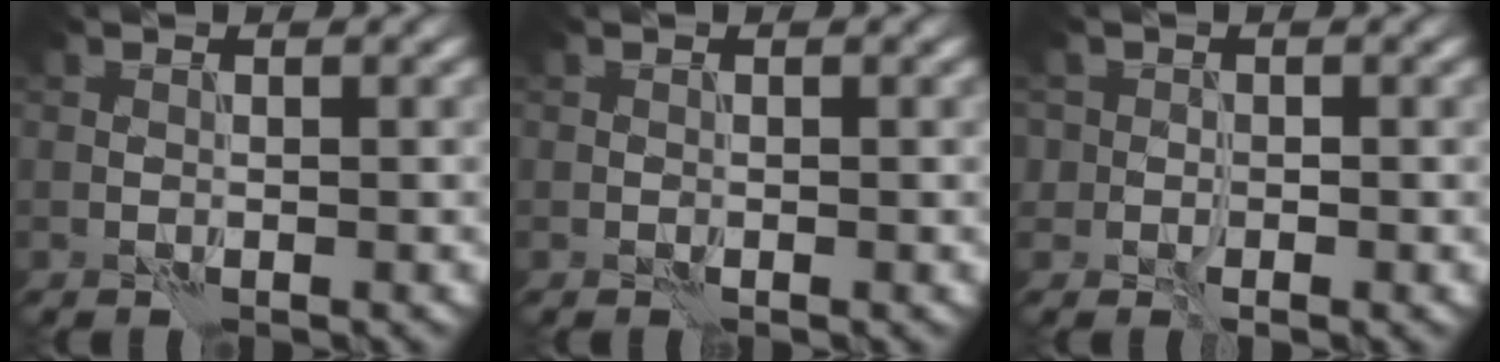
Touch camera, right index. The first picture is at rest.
{"total": 0.0}
{"total": 1.9, "force": [-0.5, 1.6, 0.9], "torque": [-0.007, -0.003, -0.010]}